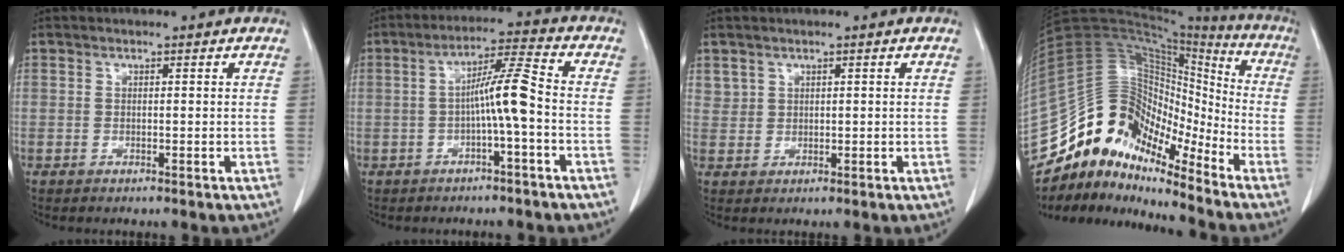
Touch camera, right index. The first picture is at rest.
{"total": 7.4, "force": [-1.0, -0.2, 7.3], "torque": [-0.130, 0.018, -0.018]}
{"total": 1.8, "force": [1.2, 1.2, 0.1], "torque": [0.010, 0.004, 0.023]}
{"total": 16.4, "force": [-12.7, 6.7, 7.8], "torque": [-0.122, 0.089, -0.227]}